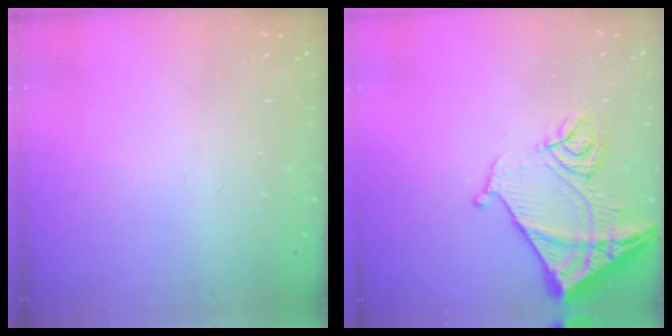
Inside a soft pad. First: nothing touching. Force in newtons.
{"total": 13.7, "press": 13.6, "slide": 1.4}